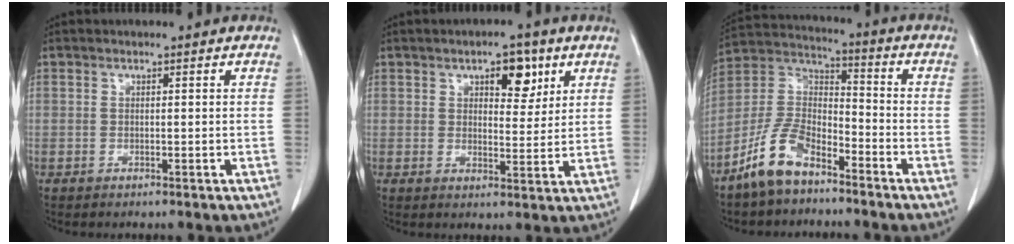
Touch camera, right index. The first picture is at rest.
{"total": 5.8, "force": [3.1, 2.7, 4.2], "torque": [-0.055, 0.002, 0.044]}
{"total": 10.7, "force": [-7.6, 4.6, 5.9], "torque": [-0.136, 0.012, -0.152]}